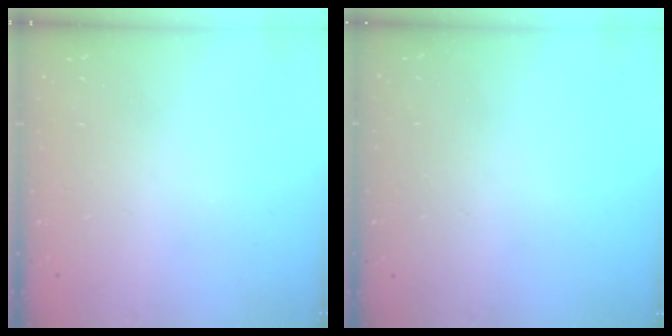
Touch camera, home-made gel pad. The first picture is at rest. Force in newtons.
{"total": 0.0}